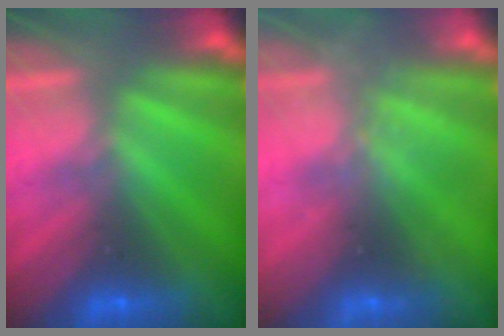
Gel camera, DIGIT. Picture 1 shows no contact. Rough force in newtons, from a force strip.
{"total": 2.3}